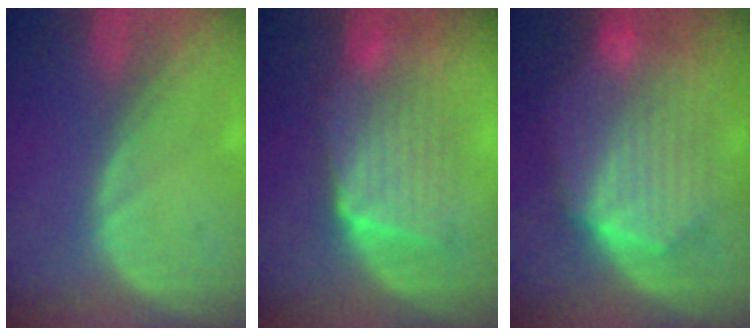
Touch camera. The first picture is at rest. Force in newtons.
{"total": 7.9, "press": 7.9, "slide": 0.9}
{"total": 10.6, "press": 10.6, "slide": 0.8}